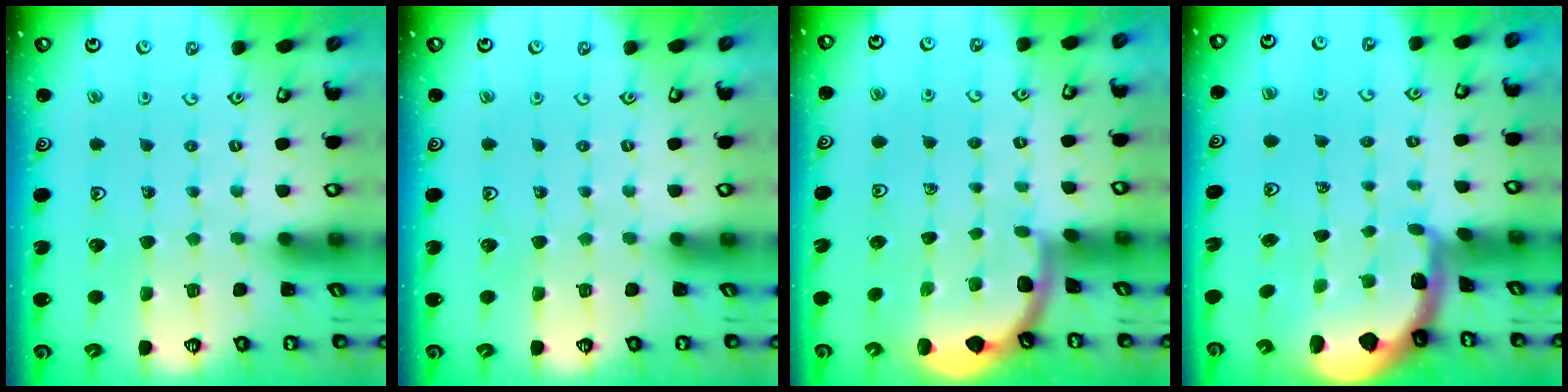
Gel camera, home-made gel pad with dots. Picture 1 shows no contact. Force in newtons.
{"total": 0.0}
{"total": 1.9, "press": 1.9, "slide": 0.0}
{"total": 1.0, "press": 0.9, "slide": 0.4}